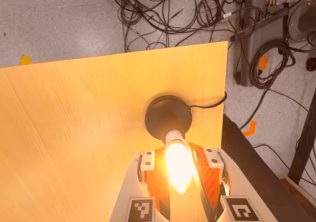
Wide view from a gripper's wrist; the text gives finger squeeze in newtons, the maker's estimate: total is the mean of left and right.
{"total": 15.9, "left": 14.1, "right": 17.8}